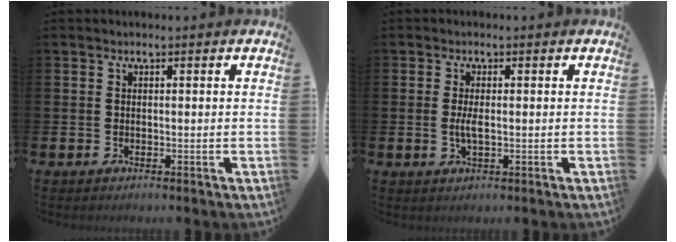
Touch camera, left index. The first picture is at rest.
{"total": 2.3, "force": [-0.1, 0.7, 2.2], "torque": [-0.032, -0.005, -0.003]}